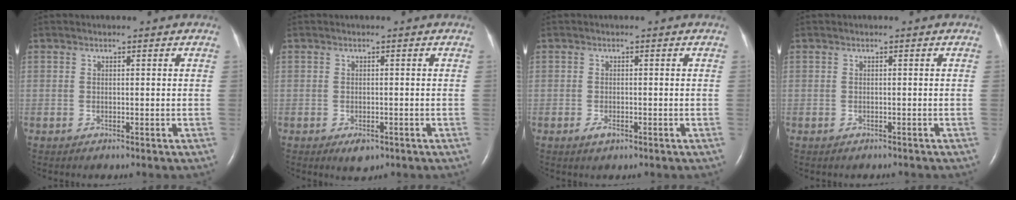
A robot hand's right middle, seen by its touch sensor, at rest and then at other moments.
{"total": 2.2, "force": [-1.2, 1.1, 1.5], "torque": [-0.022, -0.002, -0.010]}
{"total": 1.4, "force": [-0.8, 0.7, 1.0], "torque": [-0.022, -0.001, -0.011]}
{"total": 0.9, "force": [-0.8, 0.4, 0.2], "torque": [-0.010, 0.000, -0.010]}